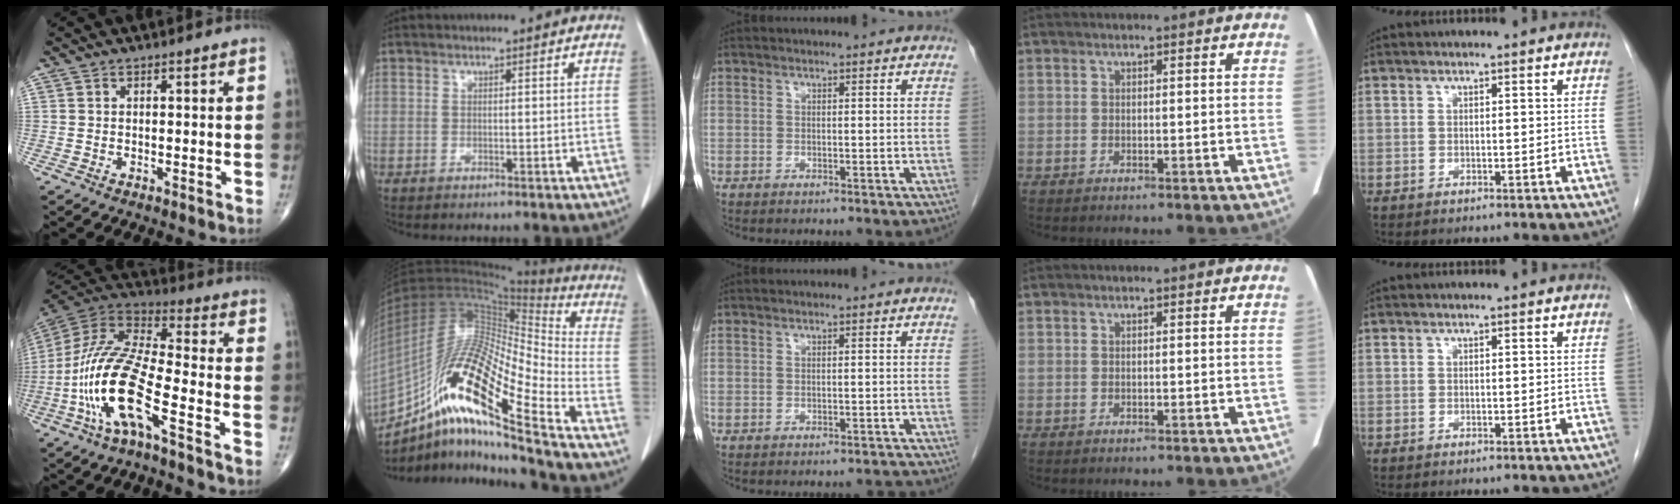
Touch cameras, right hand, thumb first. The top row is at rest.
{"thumb": {"total": 18.0, "force": [-7.2, 4.7, 15.8], "torque": [-0.345, 0.043, -0.143]}, "index": {"total": 22.4, "force": [-13.1, 2.5, 18.1], "torque": [-0.359, -0.007, -0.237]}, "middle": {"total": 1.2, "force": [-1.2, -0.1, 0.1], "torque": [0.001, -0.003, -0.013]}}